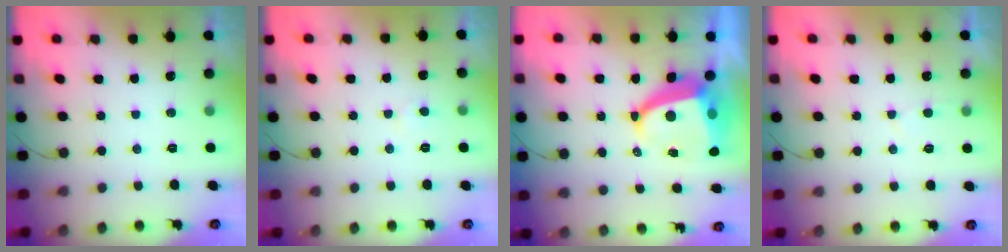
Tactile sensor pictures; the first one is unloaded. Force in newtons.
{"total": 2.8, "press": 2.8, "slide": 0.3}
{"total": 9.1, "press": 9.0, "slide": 1.1}
{"total": 2.3, "press": 2.3, "slide": 0.3}